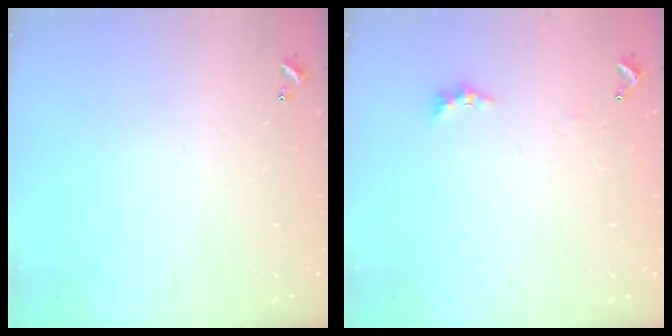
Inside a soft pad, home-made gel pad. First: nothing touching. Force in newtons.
{"total": 2.0, "press": 1.9, "slide": 0.6}